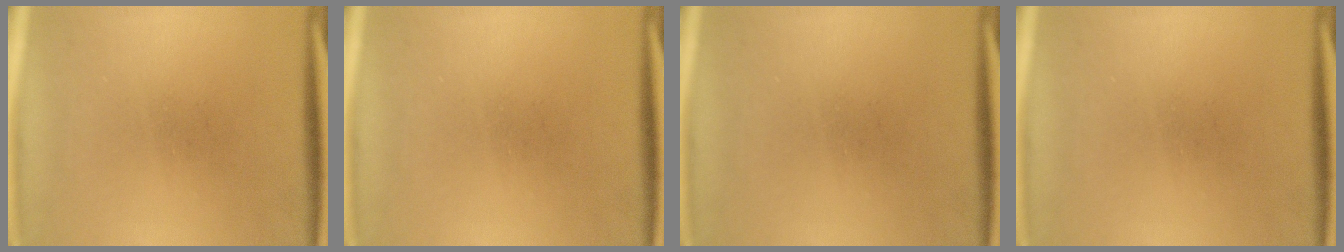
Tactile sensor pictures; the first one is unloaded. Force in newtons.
{"total": 0.0}
{"total": 0.0}
{"total": 0.0}